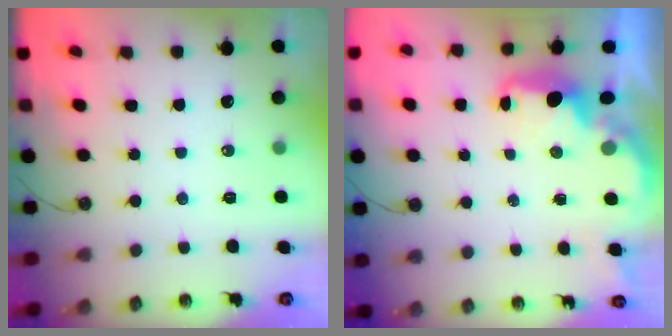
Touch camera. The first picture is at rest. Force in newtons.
{"total": 3.0, "press": 2.9, "slide": 0.6}